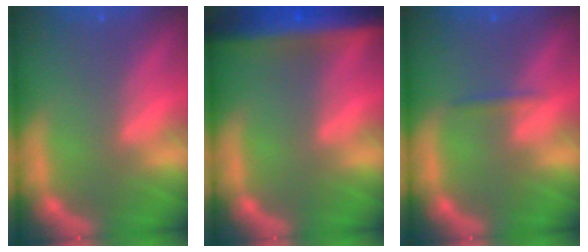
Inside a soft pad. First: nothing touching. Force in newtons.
{"total": 9.5}
{"total": 0.9}